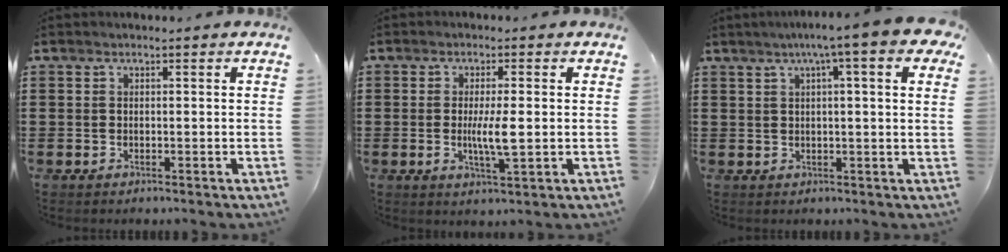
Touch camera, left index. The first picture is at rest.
{"total": 5.0, "force": [-0.1, 0.7, 5.0], "torque": [-0.094, -0.006, -0.007]}
{"total": 7.0, "force": [4.1, -0.3, 5.8], "torque": [-0.111, -0.001, 0.067]}